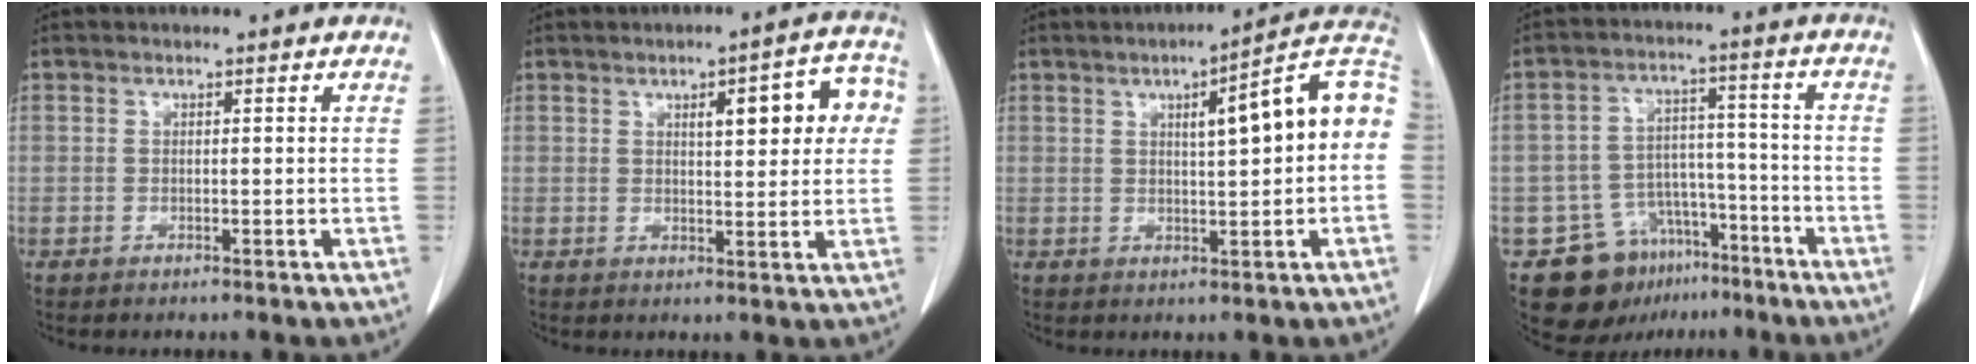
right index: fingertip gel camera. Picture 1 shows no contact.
{"total": 9.5, "force": [2.6, 2.7, 8.7], "torque": [-0.107, 0.024, 0.031]}
{"total": 12.5, "force": [1.9, 1.5, 12.3], "torque": [-0.167, 0.032, 0.021]}
{"total": 11.8, "force": [-7.4, 8.1, 4.3], "torque": [-0.066, 0.039, -0.107]}